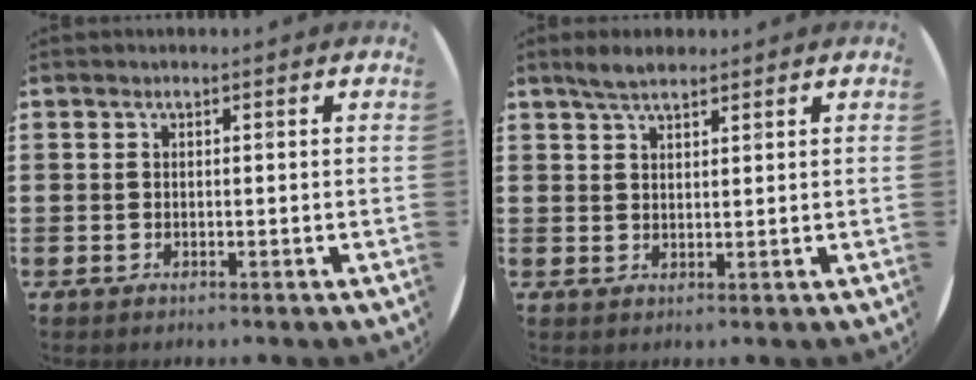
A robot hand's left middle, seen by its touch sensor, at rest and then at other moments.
{"total": 3.0, "force": [2.5, 0.8, 1.3], "torque": [-0.022, 0.003, 0.045]}